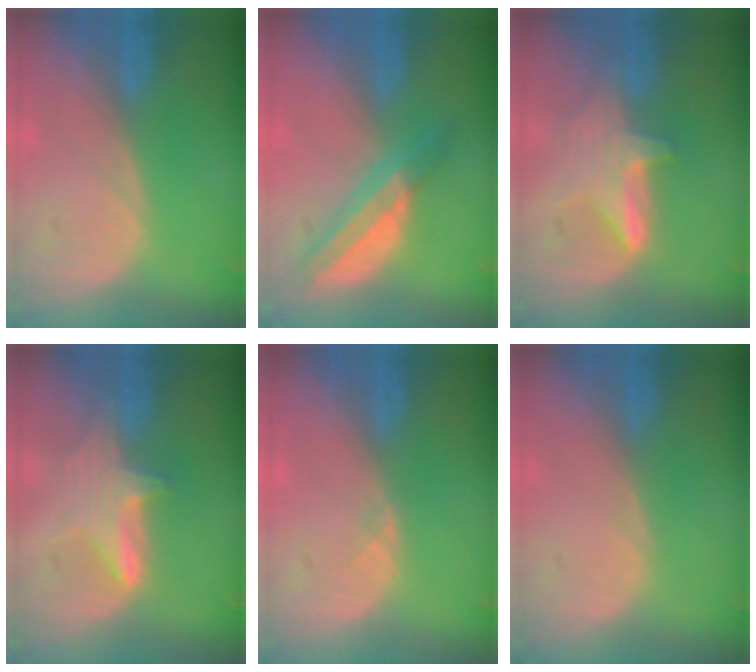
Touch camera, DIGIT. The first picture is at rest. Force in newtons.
{"total": 6.8, "press": 5.8, "slide": 3.6}
{"total": 6.0, "press": 6.0, "slide": 0.6}
{"total": 5.9, "press": 5.8, "slide": 0.8}
{"total": 0.8, "press": 0.5, "slide": 0.6}
{"total": 0.0}